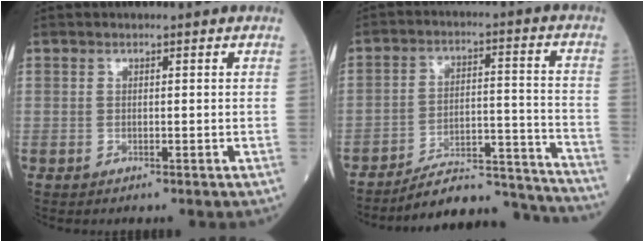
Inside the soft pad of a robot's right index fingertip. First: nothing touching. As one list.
[{"total": 15.3, "force": [-15.1, 1.4, 2.2], "torque": [-0.007, 0.050, -0.217]}]